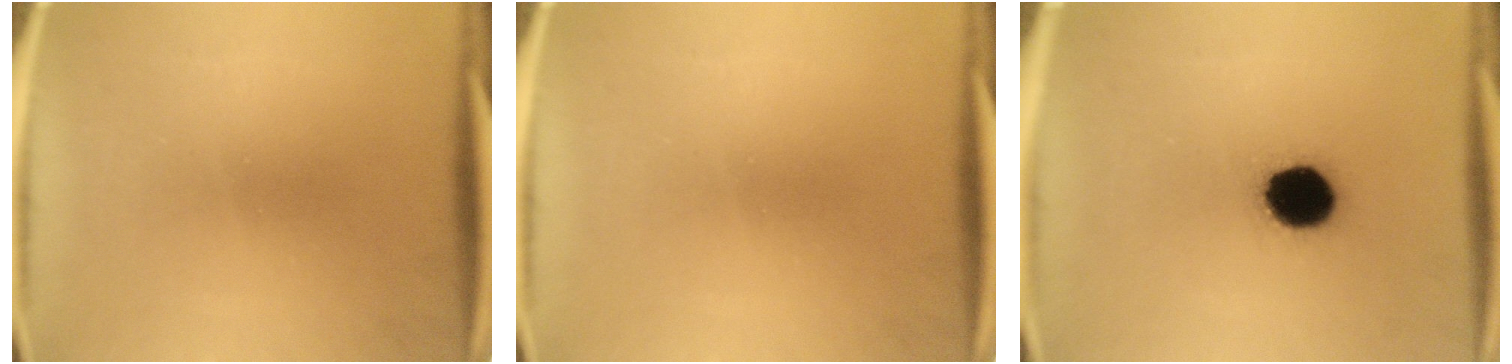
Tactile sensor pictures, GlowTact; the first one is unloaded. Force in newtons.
{"total": 0.0}
{"total": 12.8}